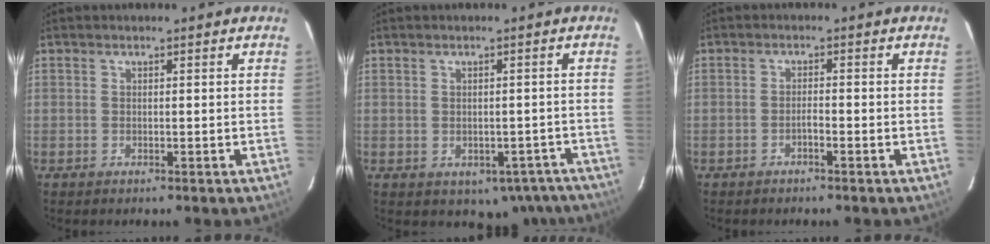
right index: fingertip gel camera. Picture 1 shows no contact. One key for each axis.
{"total": 8.2, "fx": -5.4, "fy": 5.4, "fz": 3.0, "tx": -0.015, "ty": 0.018, "tz": -0.063}
{"total": 1.4, "fx": -0.9, "fy": 0.0, "fz": 1.1, "tx": -0.017, "ty": 0.003, "tz": -0.019}